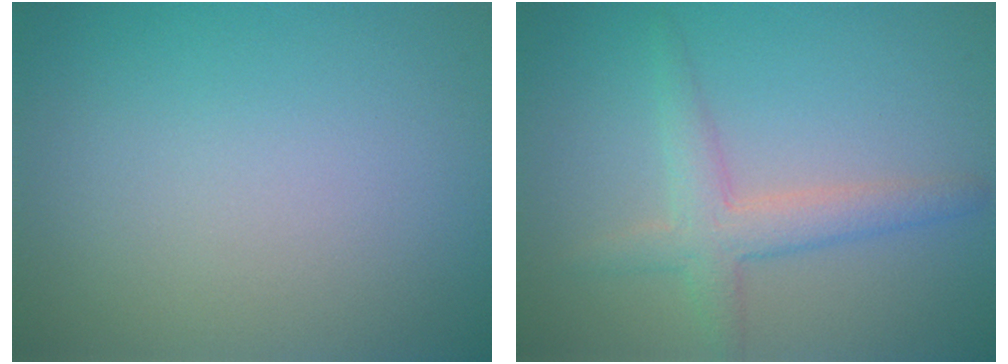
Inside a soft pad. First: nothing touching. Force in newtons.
{"total": 3.4, "press": 3.3, "slide": 0.3}